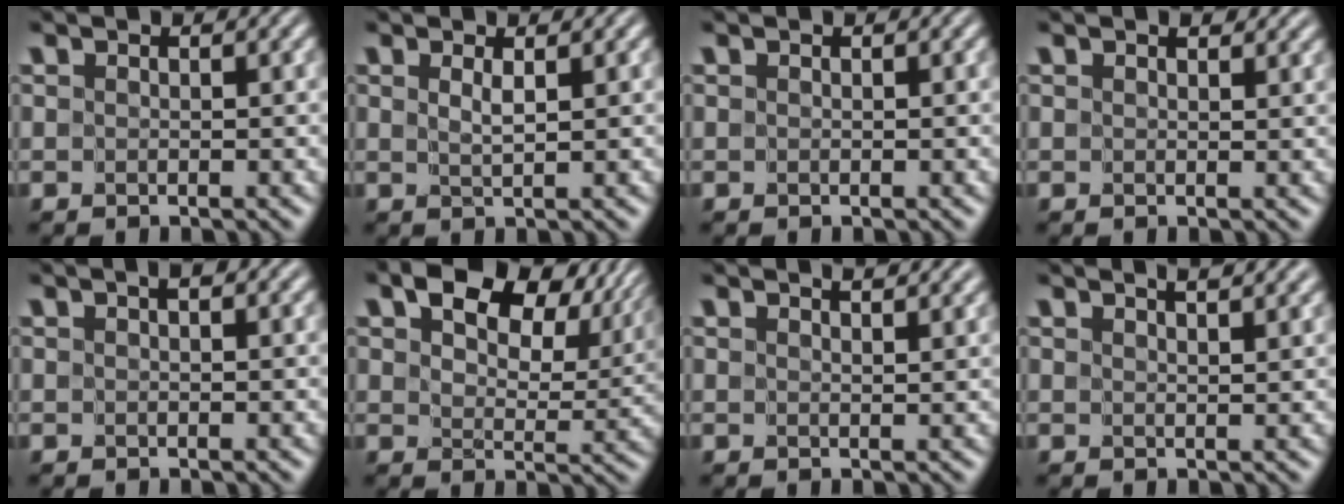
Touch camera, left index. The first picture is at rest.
{"total": 0.6, "force": [0.1, -0.2, 0.5], "torque": [-0.007, 0.001, 0.005]}
{"total": 0.0}
{"total": 1.5, "force": [1.1, 0.6, 0.8], "torque": [-0.008, 0.001, 0.015]}
{"total": 1.4, "force": [0.6, 0.5, 1.1], "torque": [-0.009, 0.002, 0.006]}
{"total": 8.6, "force": [4.9, 4.7, 5.2], "torque": [-0.088, 0.004, 0.087]}
{"total": 3.6, "force": [2.9, 1.1, 1.8], "torque": [-0.006, 0.024, 0.014]}
{"total": 4.5, "force": [3.4, 1.5, 2.6], "torque": [-0.013, 0.029, 0.020]}